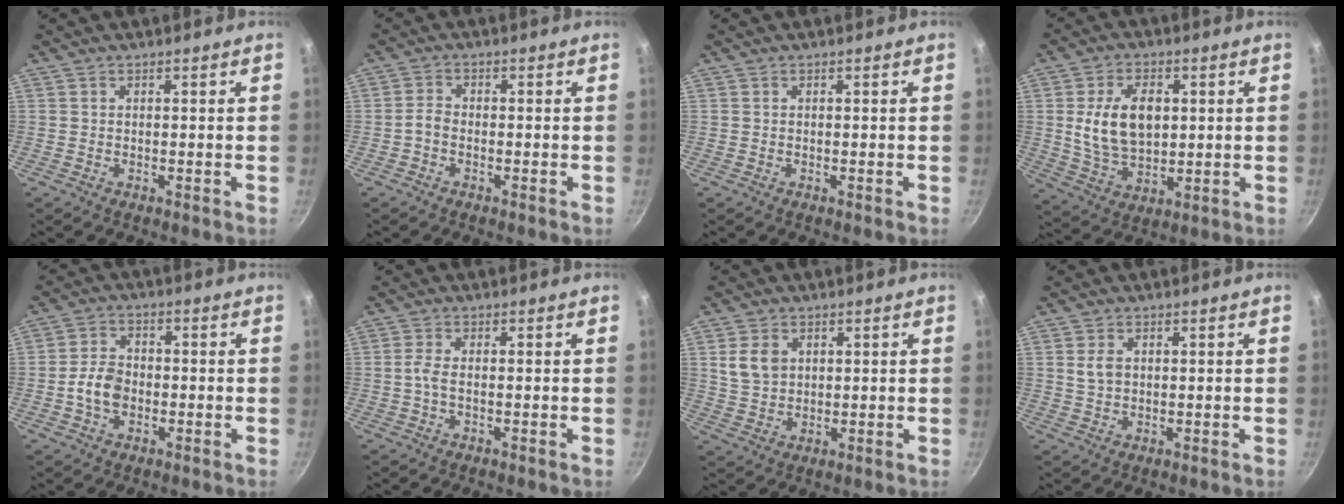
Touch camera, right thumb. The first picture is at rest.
{"total": 2.1, "force": [-1.1, 1.2, 1.3], "torque": [-0.030, 0.016, -0.029]}
{"total": 0.0}
{"total": 12.6, "force": [1.8, 8.0, 9.6], "torque": [-0.151, -0.008, 0.038]}
{"total": 5.9, "force": [-1.6, 4.3, 3.8], "torque": [-0.061, 0.023, -0.035]}
{"total": 2.3, "force": [-0.5, 0.8, 2.1], "torque": [-0.055, 0.006, -0.014]}
{"total": 5.8, "force": [1.8, 4.3, 3.4], "torque": [-0.051, -0.005, 0.038]}
{"total": 3.0, "force": [0.7, 2.1, 2.0], "torque": [-0.034, -0.001, 0.014]}